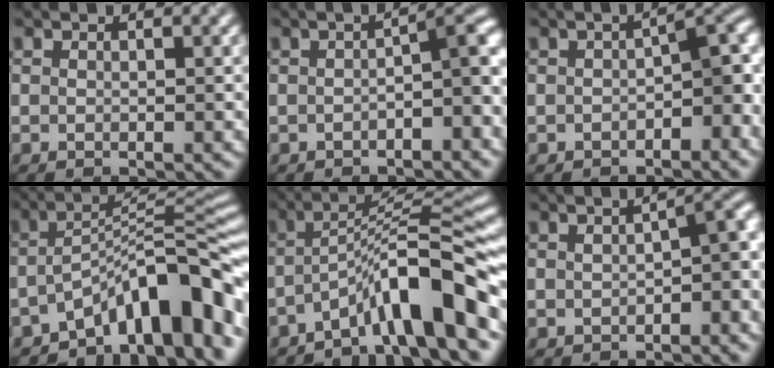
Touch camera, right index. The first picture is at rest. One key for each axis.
{"total": 3.8, "fx": -1.4, "fy": 1.0, "fz": 3.4, "tx": -0.045, "ty": 0.014, "tz": -0.028}
{"total": 5.1, "fx": -1.6, "fy": 2.4, "fz": 4.2, "tx": -0.037, "ty": 0.010, "tz": -0.030}
{"total": 10.6, "fx": -6.2, "fy": 3.4, "fz": 7.9, "tx": -0.086, "ty": 0.018, "tz": -0.114}
{"total": 8.2, "fx": -4.7, "fy": 1.2, "fz": 6.5, "tx": -0.098, "ty": 0.022, "tz": -0.085}
{"total": 4.4, "fx": -0.8, "fy": 1.8, "fz": 3.9, "tx": -0.046, "ty": 0.011, "tz": -0.014}